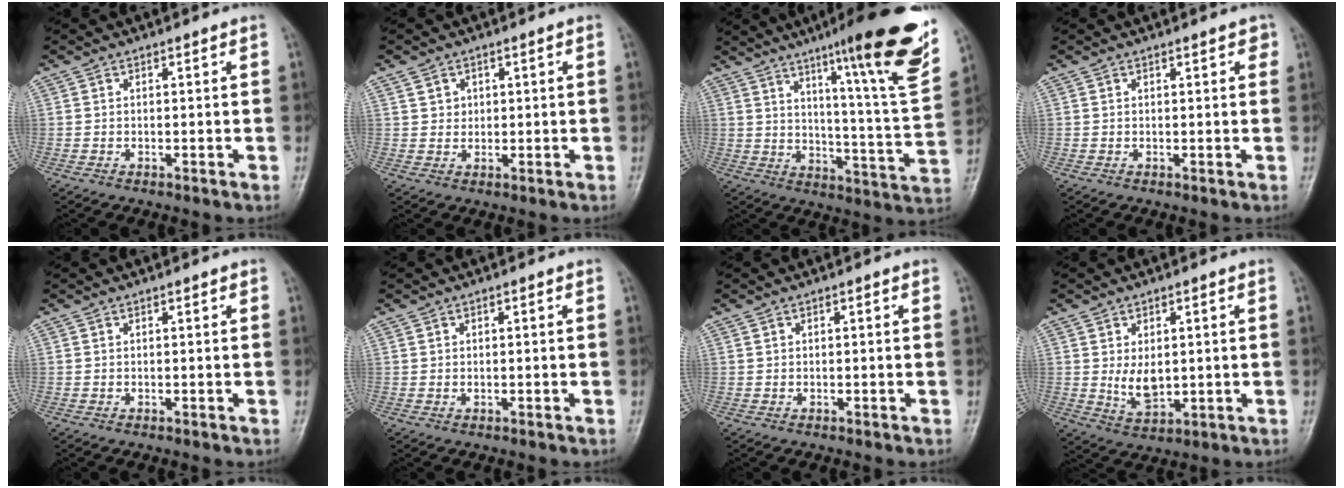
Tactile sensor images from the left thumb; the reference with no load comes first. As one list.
[{"total": 2.2, "force": [0.9, 2.0, 0.3], "torque": [0.007, -0.006, 0.017]}, {"total": 23.0, "force": [14.4, 1.8, 17.8], "torque": [-0.229, -0.068, 0.209]}, {"total": 1.7, "force": [0.9, 0.7, 1.3], "torque": [-0.010, 0.000, 0.009]}, {"total": 0.0}, {"total": 0.0}, {"total": 0.0}, {"total": 5.7, "force": [0.4, 3.6, 4.5], "torque": [-0.065, -0.009, 0.018]}]